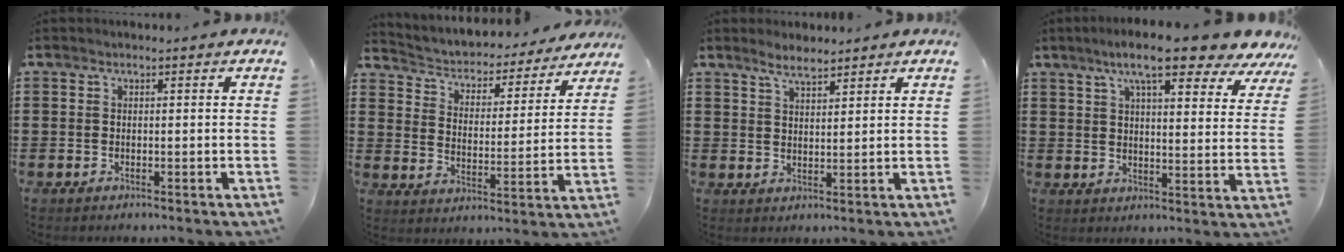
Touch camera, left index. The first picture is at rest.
{"total": 2.7, "force": [2.6, 0.9, 0.2], "torque": [-0.025, -0.027, 0.033]}
{"total": 3.4, "force": [2.9, 0.7, 1.5], "torque": [-0.036, -0.001, 0.054]}
{"total": 10.5, "force": [8.1, 1.2, 6.6], "torque": [-0.125, -0.024, 0.137]}